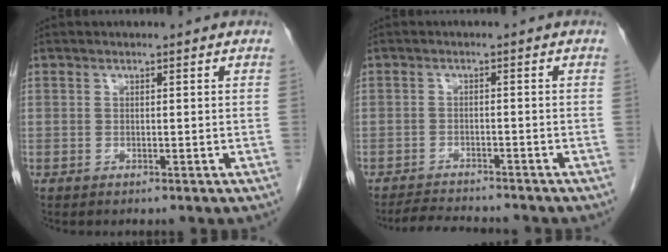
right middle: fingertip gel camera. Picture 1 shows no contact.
{"total": 5.6, "force": [-5.4, 0.5, 1.4], "torque": [-0.024, -0.012, -0.088]}